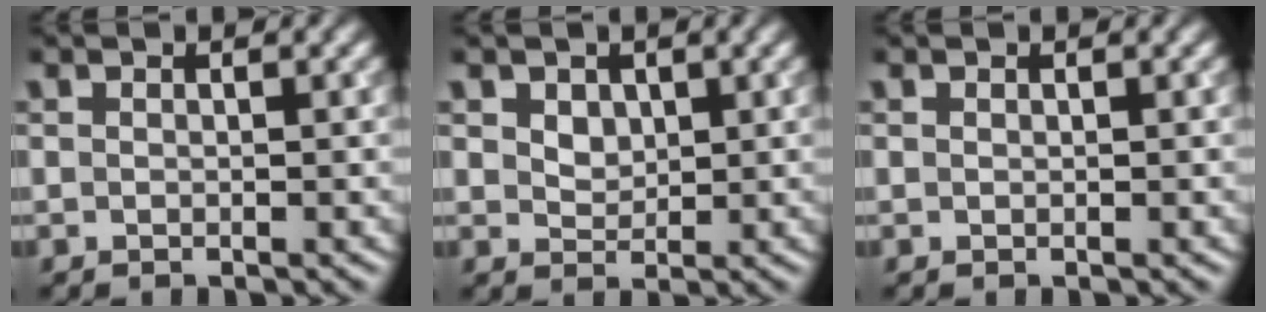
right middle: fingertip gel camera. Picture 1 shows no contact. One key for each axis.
{"total": 2.1, "fx": 1.1, "fy": 1.5, "fz": 1.0, "tx": -0.022, "ty": 0.003, "tz": 0.019}
{"total": 0.0}